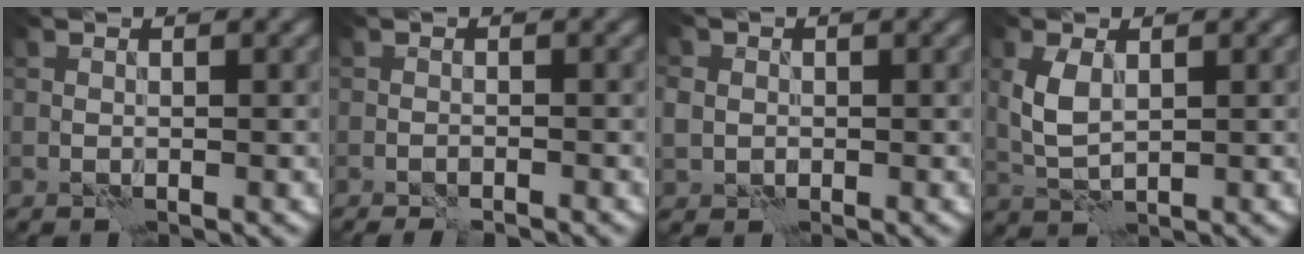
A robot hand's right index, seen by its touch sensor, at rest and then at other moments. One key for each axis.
{"total": 1.7, "fx": -1.6, "fy": 0.1, "fz": 0.6, "tx": -0.020, "ty": 0.003, "tz": -0.025}
{"total": 2.2, "fx": 0.1, "fy": 2.1, "fz": 0.7, "tx": -0.018, "ty": 0.008, "tz": 0.001}
{"total": 3.1, "fx": 0.7, "fy": 1.7, "fz": 2.5, "tx": -0.062, "ty": 0.003, "tz": 0.016}